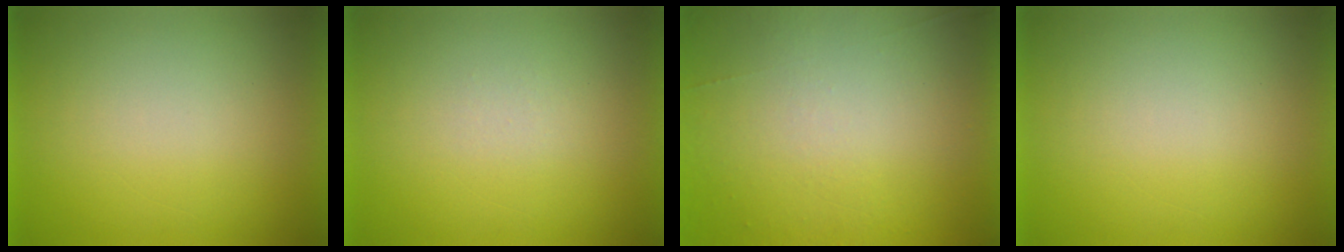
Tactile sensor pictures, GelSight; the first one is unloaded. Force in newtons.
{"total": 1.4}
{"total": 6.8}
{"total": 0.0}